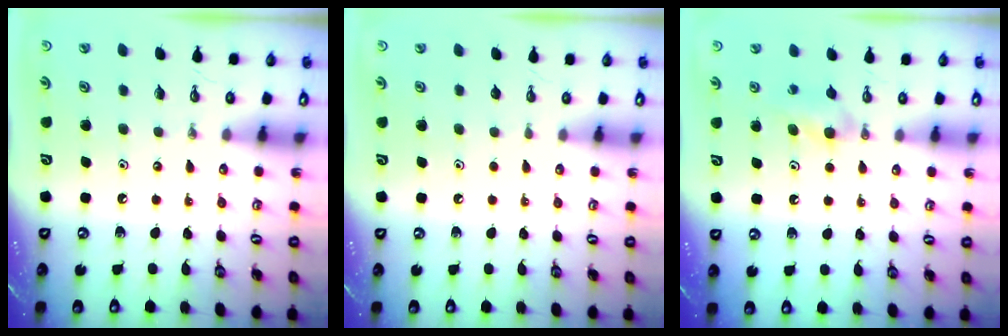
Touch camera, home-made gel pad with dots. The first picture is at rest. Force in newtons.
{"total": 0.0}
{"total": 4.7, "press": 4.7, "slide": 0.2}